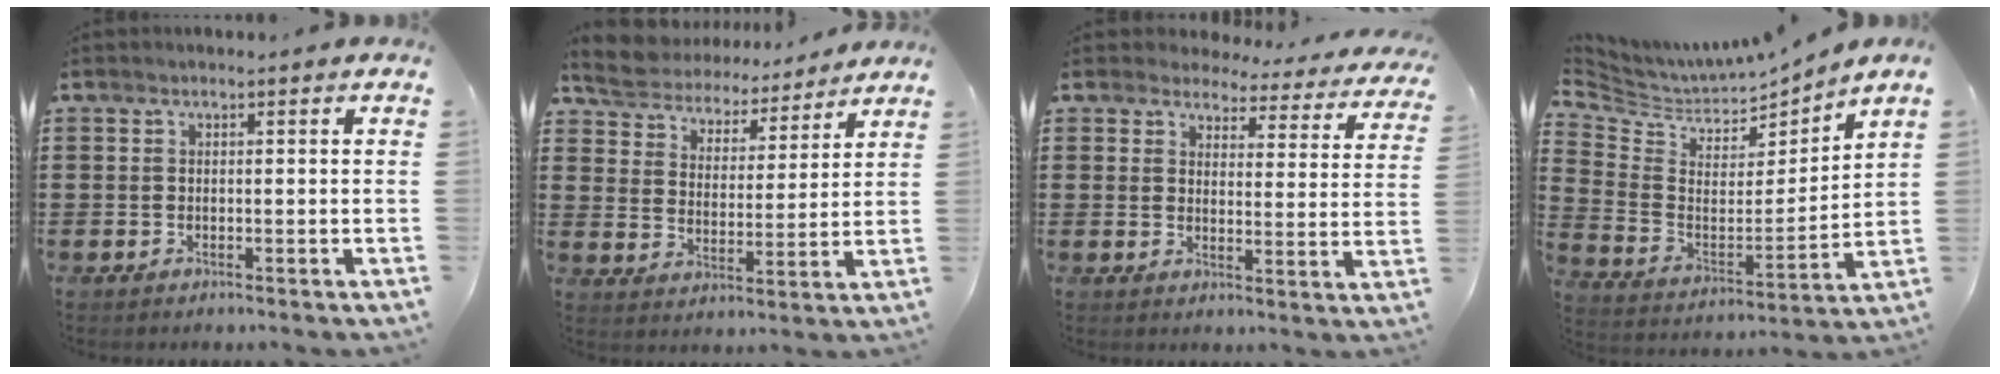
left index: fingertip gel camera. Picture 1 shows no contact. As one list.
[{"total": 6.1, "force": [6.1, 0.4, 0.0], "torque": [-0.035, -0.045, 0.104]}, {"total": 4.1, "force": [3.9, 0.9, 0.7], "torque": [-0.028, -0.027, 0.065]}, {"total": 4.9, "force": [4.4, 2.1, 0.6], "torque": [-0.045, -0.040, 0.072]}]